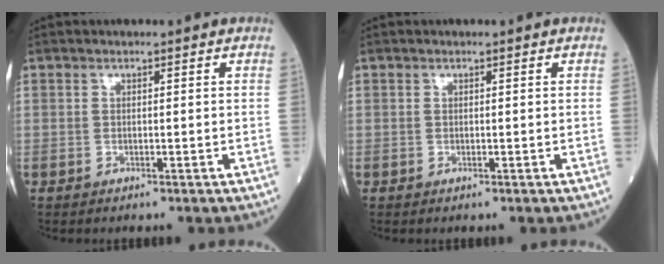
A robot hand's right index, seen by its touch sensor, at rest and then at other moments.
{"total": 0.0}